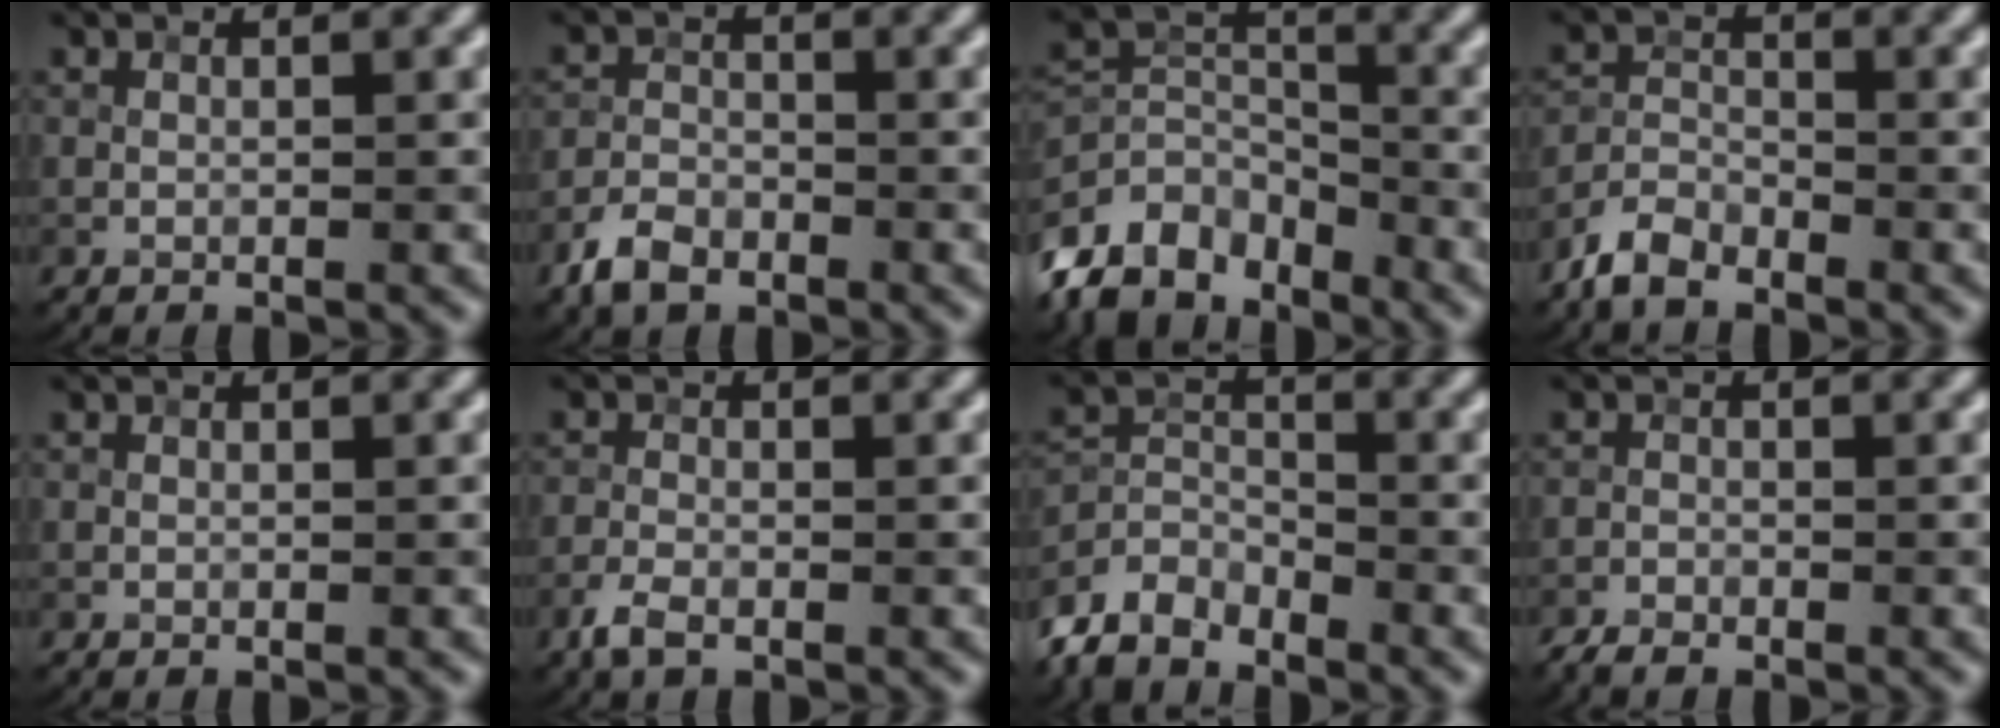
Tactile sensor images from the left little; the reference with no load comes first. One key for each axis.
{"total": 3.1, "fx": -2.3, "fy": 1.7, "fz": 1.2, "tx": -0.020, "ty": -0.002, "tz": -0.055}
{"total": 7.5, "fx": -5.7, "fy": 4.0, "fz": 2.8, "tx": -0.047, "ty": -0.006, "tz": -0.122}
{"total": 3.1, "fx": -2.6, "fy": 1.3, "fz": 1.1, "tx": -0.020, "ty": 0.002, "tz": -0.063}
{"total": 0.0}
{"total": 1.9, "fx": -1.4, "fy": 0.7, "fz": 1.1, "tx": -0.024, "ty": -0.003, "tz": -0.033}
{"total": 4.5, "fx": -4.0, "fy": 1.9, "fz": 1.0, "tx": -0.019, "ty": -0.005, "tz": -0.092}
{"total": 1.3, "fx": -1.3, "fy": 0.4, "fz": 0.2, "tx": -0.002, "ty": -0.003, "tz": -0.030}